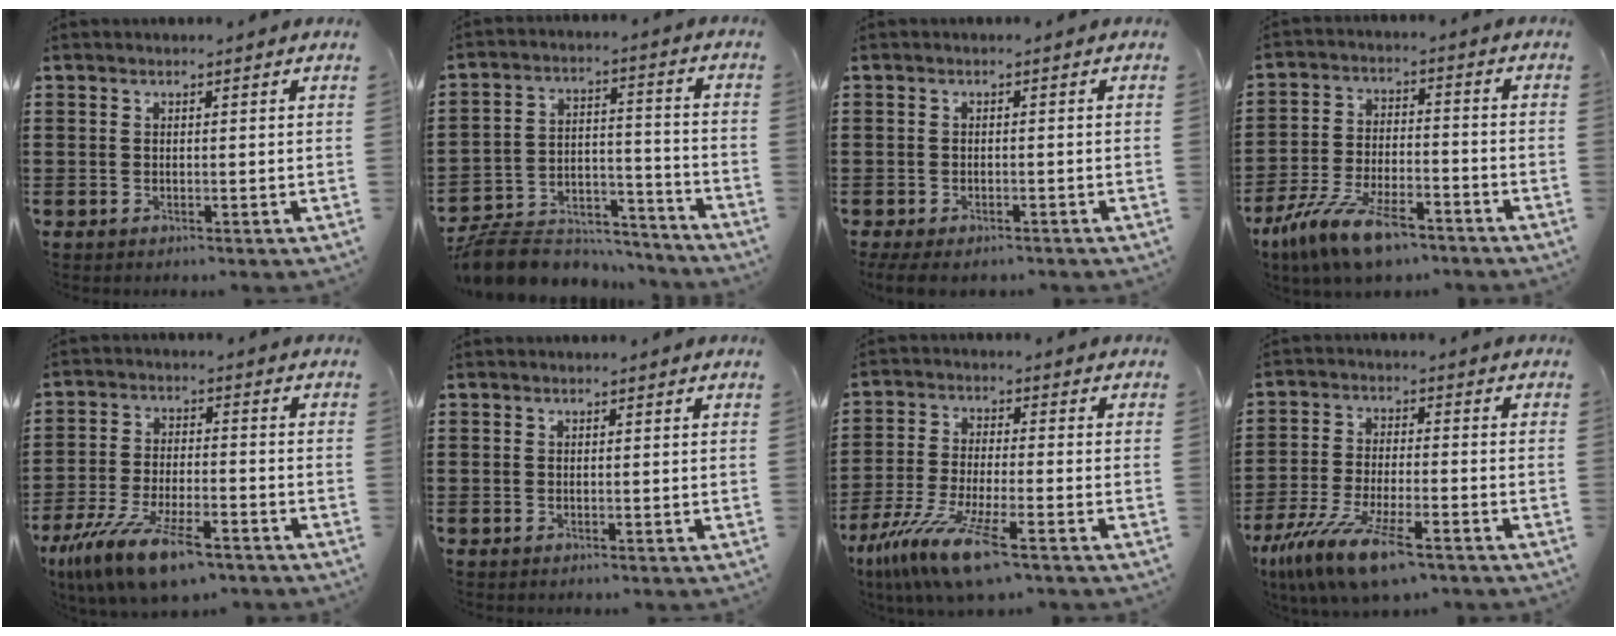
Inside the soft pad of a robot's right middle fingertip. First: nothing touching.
{"total": 8.2, "force": [-7.7, 2.3, 1.4], "torque": [-0.031, 0.020, -0.153]}
{"total": 1.5, "force": [-1.3, 0.5, 0.4], "torque": [-0.011, 0.001, -0.028]}
{"total": 10.9, "force": [-8.2, 2.8, 6.6], "torque": [-0.140, 0.014, -0.159]}
{"total": 11.7, "force": [-8.5, 2.6, 7.6], "torque": [-0.162, 0.005, -0.163]}
{"total": 0.0}
{"total": 11.0, "force": [-7.5, 1.2, 8.0], "torque": [-0.173, -0.013, -0.147]}
{"total": 11.2, "force": [-8.0, 1.9, 7.6], "torque": [-0.165, -0.004, -0.154]}